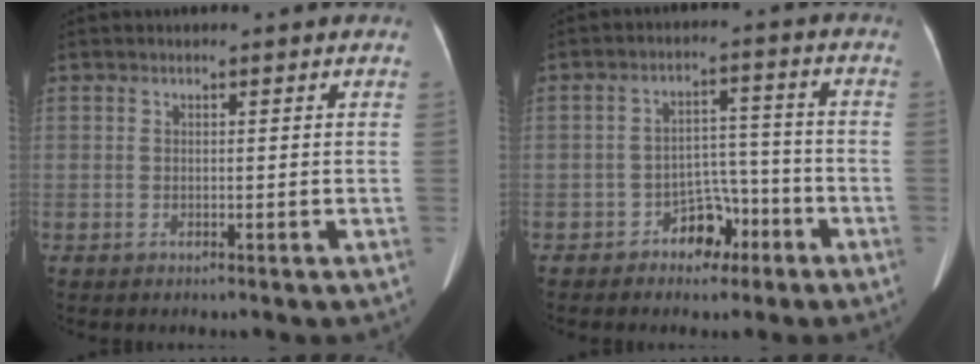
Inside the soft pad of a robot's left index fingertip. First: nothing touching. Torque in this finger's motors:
{"motor_torque": [0.17, 0.16, 0.02, 0.00]}